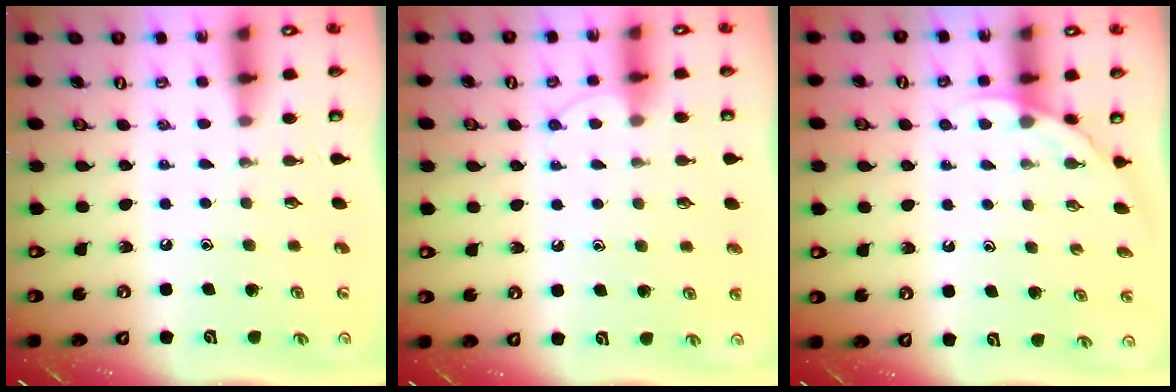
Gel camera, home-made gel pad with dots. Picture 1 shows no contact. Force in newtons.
{"total": 5.3, "press": 5.3, "slide": 0.5}
{"total": 2.5, "press": 2.5, "slide": 0.2}